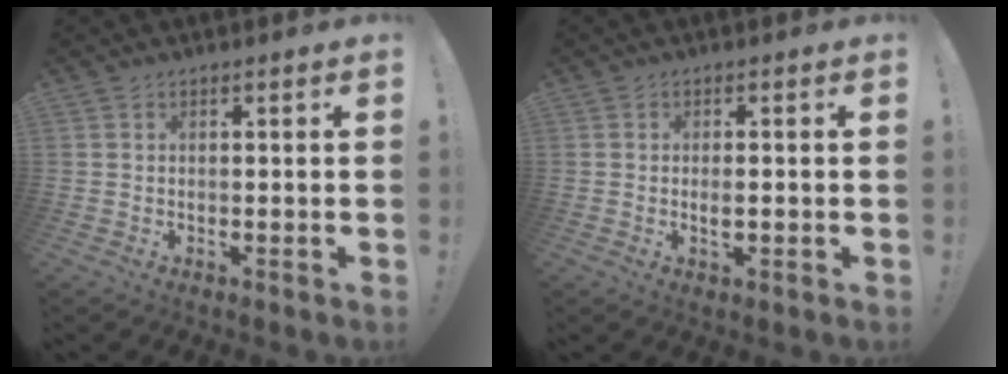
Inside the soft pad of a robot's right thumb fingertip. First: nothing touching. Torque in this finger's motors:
{"motor_torque": [-0.35, -0.05, -0.02, 0.24, 0.09]}